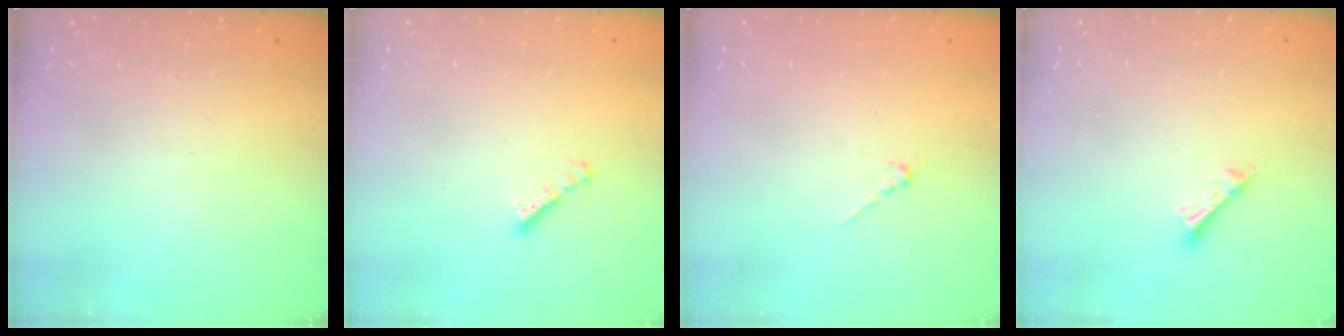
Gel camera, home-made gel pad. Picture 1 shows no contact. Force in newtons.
{"total": 1.9, "press": 1.9, "slide": 0.5}
{"total": 0.0}
{"total": 3.6, "press": 3.6, "slide": 0.2}